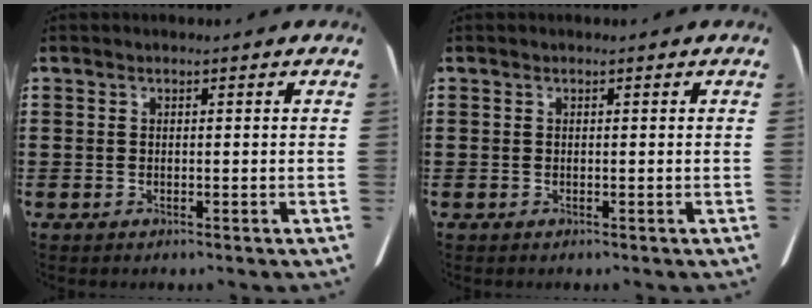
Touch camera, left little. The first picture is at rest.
{"total": 0.0}